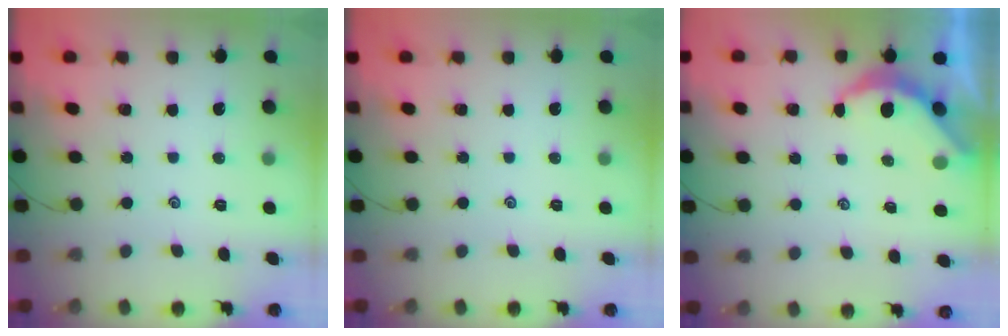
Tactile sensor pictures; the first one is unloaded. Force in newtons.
{"total": 0.0}
{"total": 5.9, "press": 5.9, "slide": 0.5}